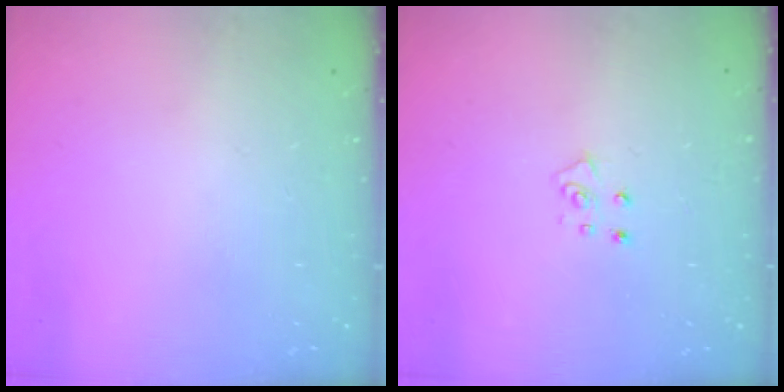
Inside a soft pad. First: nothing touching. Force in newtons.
{"total": 4.9, "press": 4.8, "slide": 0.4}